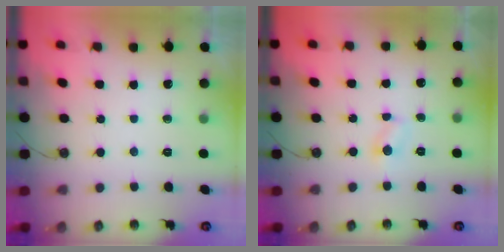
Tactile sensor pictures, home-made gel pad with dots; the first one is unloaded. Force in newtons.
{"total": 3.9, "press": 3.9, "slide": 0.3}